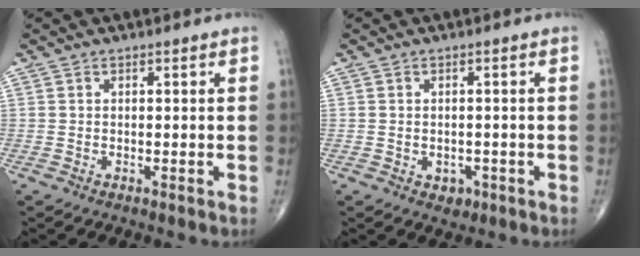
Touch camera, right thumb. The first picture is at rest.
{"total": 2.3, "force": [-0.8, 1.9, 1.1], "torque": [-0.003, 0.004, -0.006]}